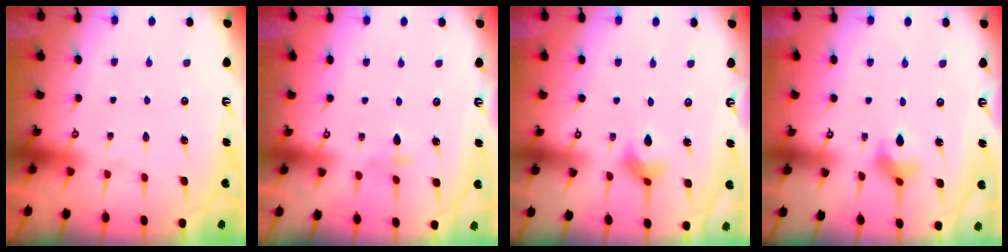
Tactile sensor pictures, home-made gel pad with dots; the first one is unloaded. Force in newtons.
{"total": 2.7, "press": 2.6, "slide": 0.6}
{"total": 4.3, "press": 4.2, "slide": 0.7}
{"total": 4.2, "press": 4.1, "slide": 0.7}